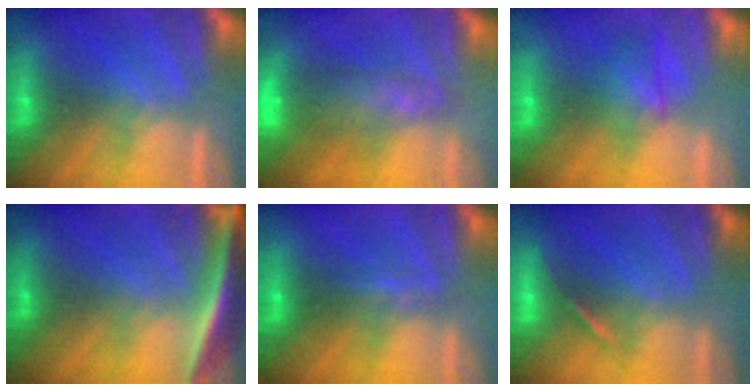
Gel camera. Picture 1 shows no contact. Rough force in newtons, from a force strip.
{"total": 7.4}
{"total": 1.3}
{"total": 7.5}
{"total": 2.3}
{"total": 1.7}